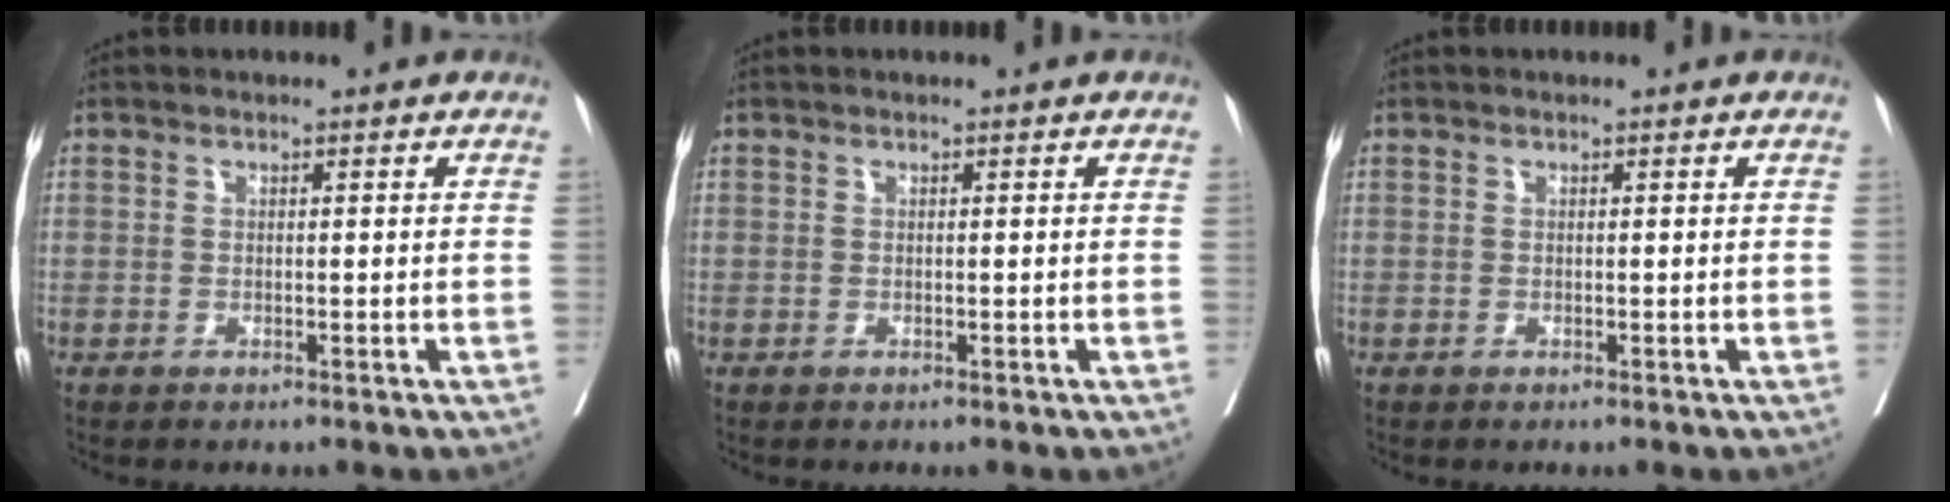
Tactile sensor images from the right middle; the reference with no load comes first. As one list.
[{"total": 0.0}, {"total": 0.0}]